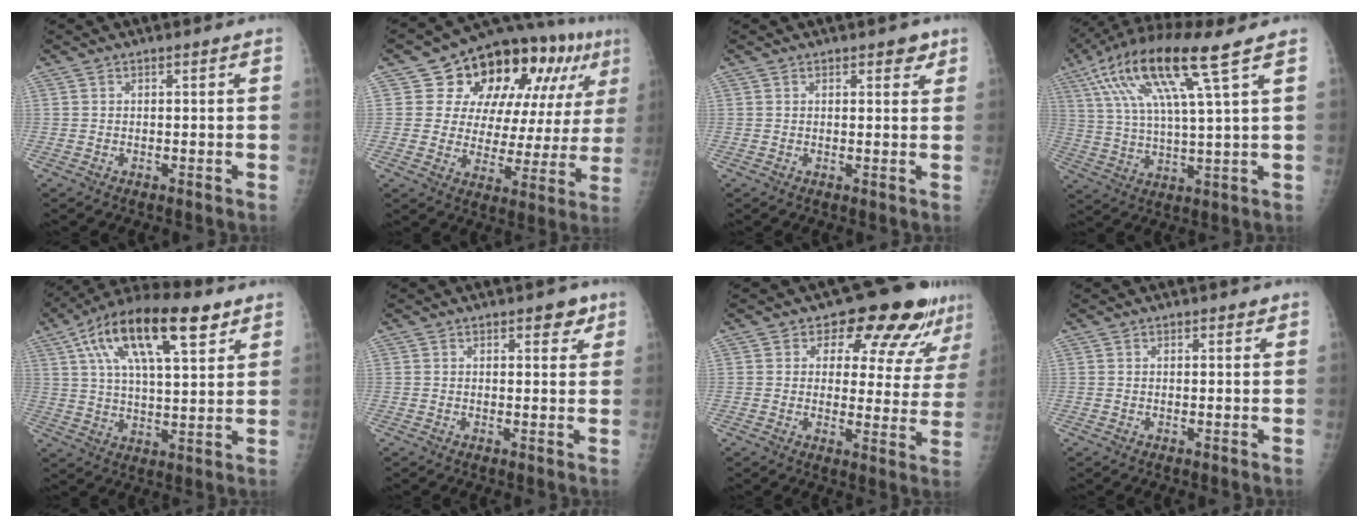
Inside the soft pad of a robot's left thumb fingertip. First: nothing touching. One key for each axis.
{"total": 21.2, "fx": 9.5, "fy": 11.2, "fz": 15.2, "tx": -0.168, "ty": 0.002, "tz": 0.136}
{"total": 2.3, "fx": 1.5, "fy": 1.3, "fz": 1.3, "tx": 0.000, "ty": -0.006, "tz": 0.016}
{"total": 15.8, "fx": 7.9, "fy": 1.5, "fz": 13.6, "tx": -0.279, "ty": -0.010, "tz": 0.149}
{"total": 19.6, "fx": 9.7, "fy": 7.5, "fz": 15.3, "tx": -0.255, "ty": -0.003, "tz": 0.165}
{"total": 3.3, "fx": 2.0, "fy": 1.7, "fz": 1.9, "tx": -0.003, "ty": -0.008, "tz": 0.022}
{"total": 13.7, "fx": 9.4, "fy": 6.7, "fz": 7.5, "tx": -0.043, "ty": -0.047, "tz": 0.104}
{"total": 0.9, "fx": 0.6, "fy": 0.5, "fz": 0.3, "tx": 0.004, "ty": -0.004, "tz": 0.005}